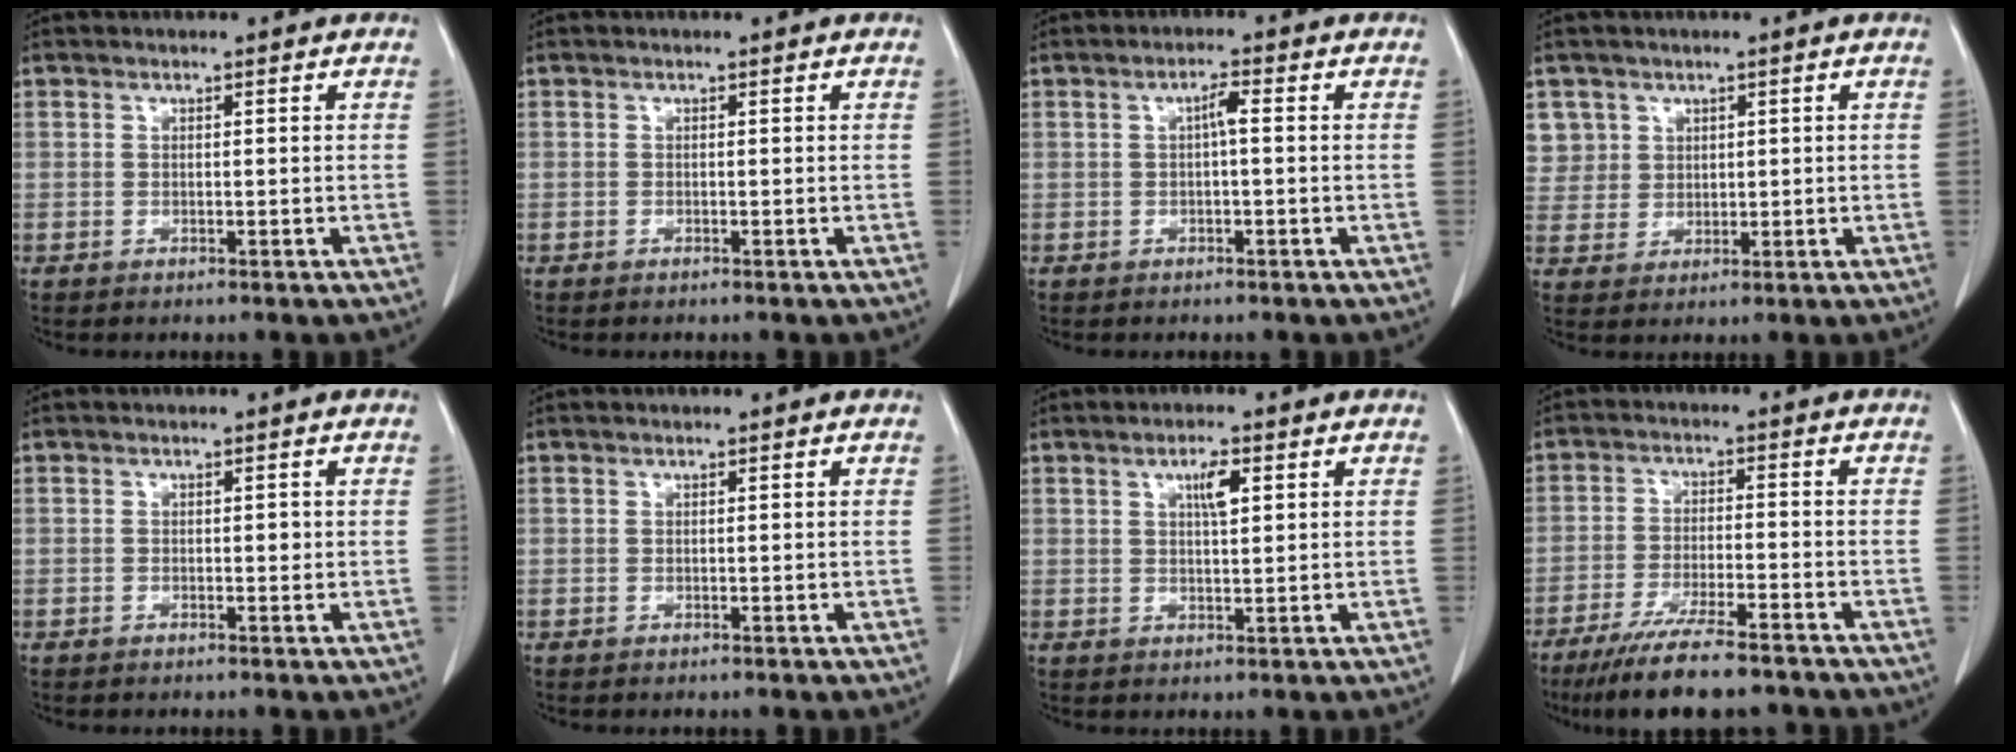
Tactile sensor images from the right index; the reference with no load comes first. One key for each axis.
{"total": 0.0}
{"total": 2.0, "fx": 0.1, "fy": 0.2, "fz": 2.0, "tx": -0.035, "ty": 0.005, "tz": 0.002}
{"total": 5.8, "fx": 2.7, "fy": 5.1, "fz": -0.1, "tx": 0.011, "ty": 0.009, "tz": 0.061}
{"total": 0.8, "fx": -0.1, "fy": 0.5, "fz": 0.6, "tx": -0.007, "ty": 0.002, "tz": -0.002}
{"total": 0.0}
{"total": 3.3, "fx": 1.3, "fy": 0.7, "fz": 3.0, "tx": -0.052, "ty": 0.001, "tz": 0.023}
{"total": 12.4, "fx": -10.1, "fy": 1.7, "fz": 7.0, "tx": -0.115, "ty": -0.029, "tz": -0.162}